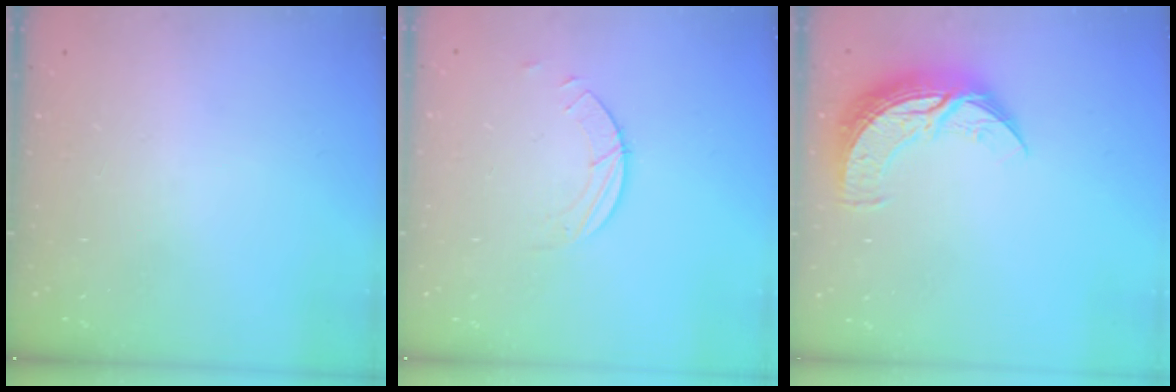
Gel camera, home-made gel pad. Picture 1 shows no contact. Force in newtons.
{"total": 1.5, "press": 1.5, "slide": 0.1}
{"total": 12.7, "press": 12.6, "slide": 0.6}